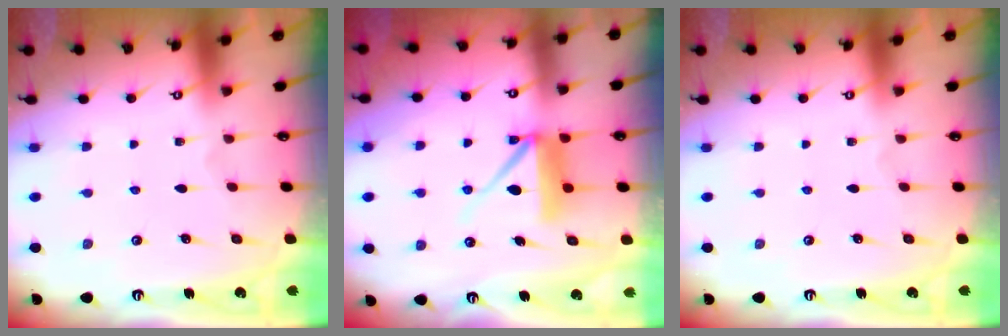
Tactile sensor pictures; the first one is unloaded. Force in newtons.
{"total": 9.6, "press": 9.5, "slide": 0.9}
{"total": 0.0}